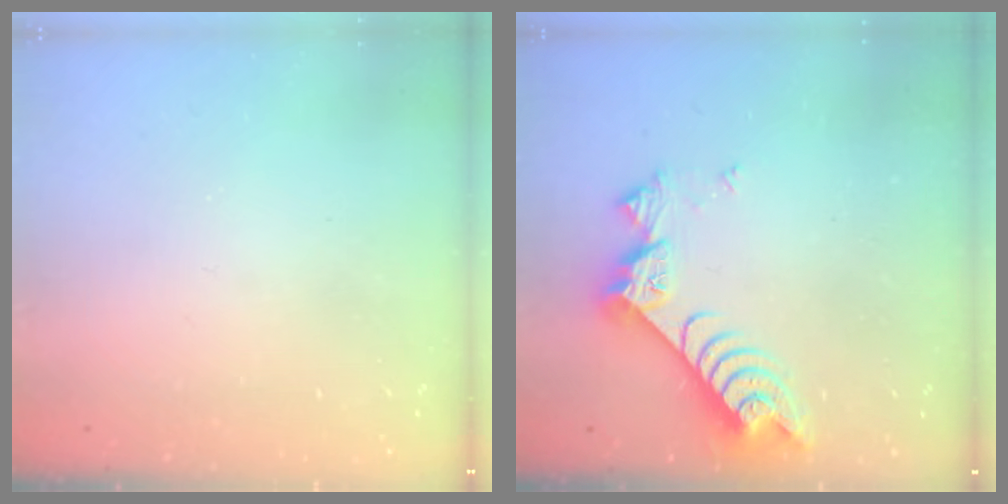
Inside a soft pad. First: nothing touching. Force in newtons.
{"total": 7.9, "press": 7.9, "slide": 0.7}